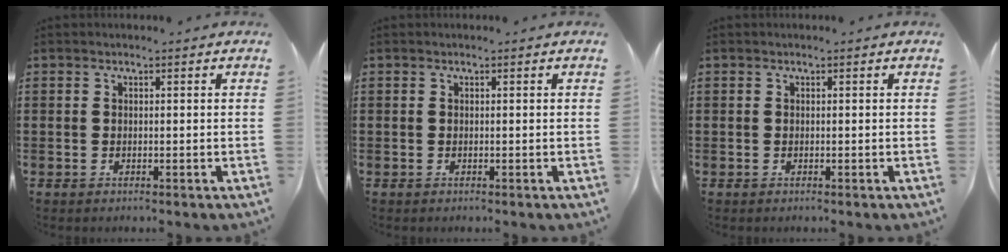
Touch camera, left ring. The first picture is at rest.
{"total": 0.0}
{"total": 0.0}